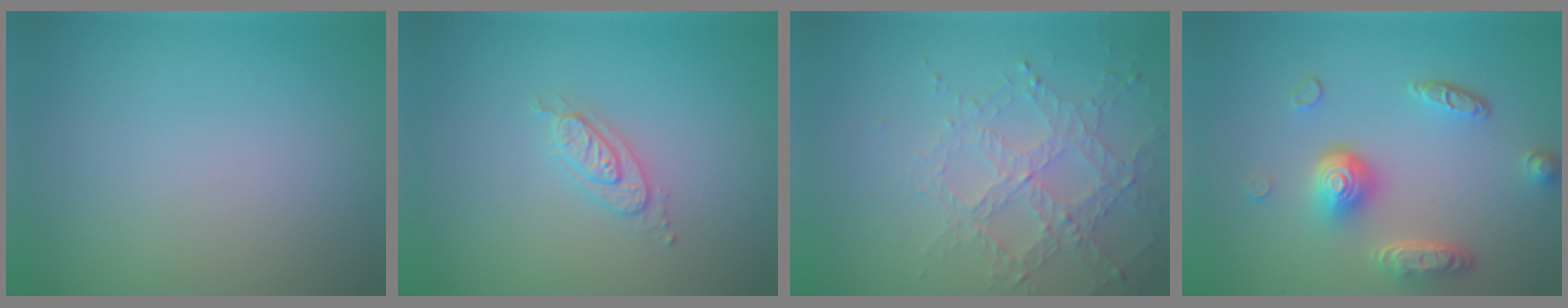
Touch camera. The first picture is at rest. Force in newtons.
{"total": 2.2, "press": 2.2, "slide": 0.3}
{"total": 3.4, "press": 2.8, "slide": 1.9}
{"total": 5.2, "press": 3.8, "slide": 3.6}